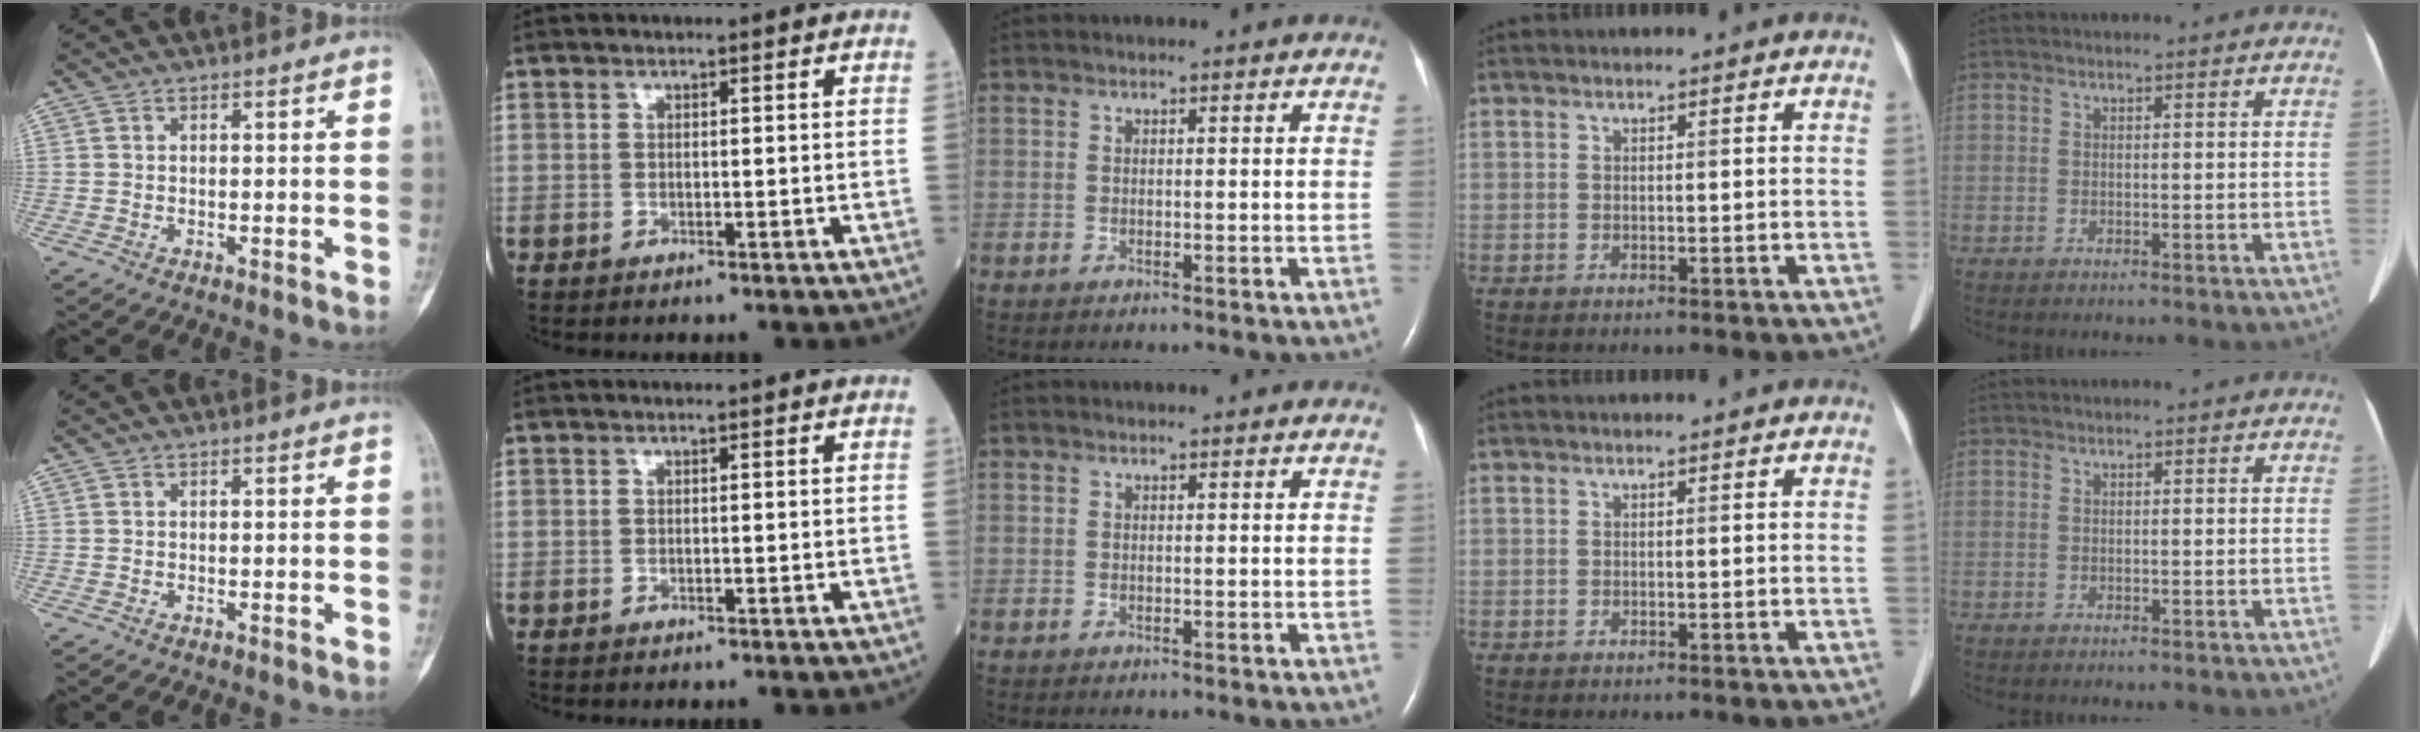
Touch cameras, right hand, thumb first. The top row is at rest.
{}